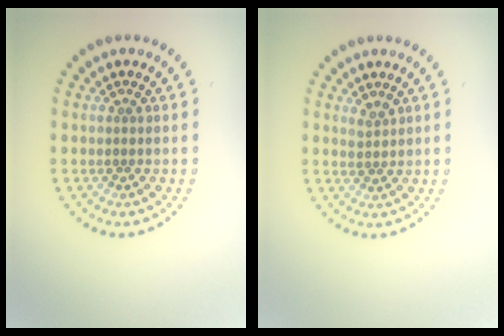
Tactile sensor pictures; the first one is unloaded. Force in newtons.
{"total": 1.2, "press": 1.0, "slide": 0.7}